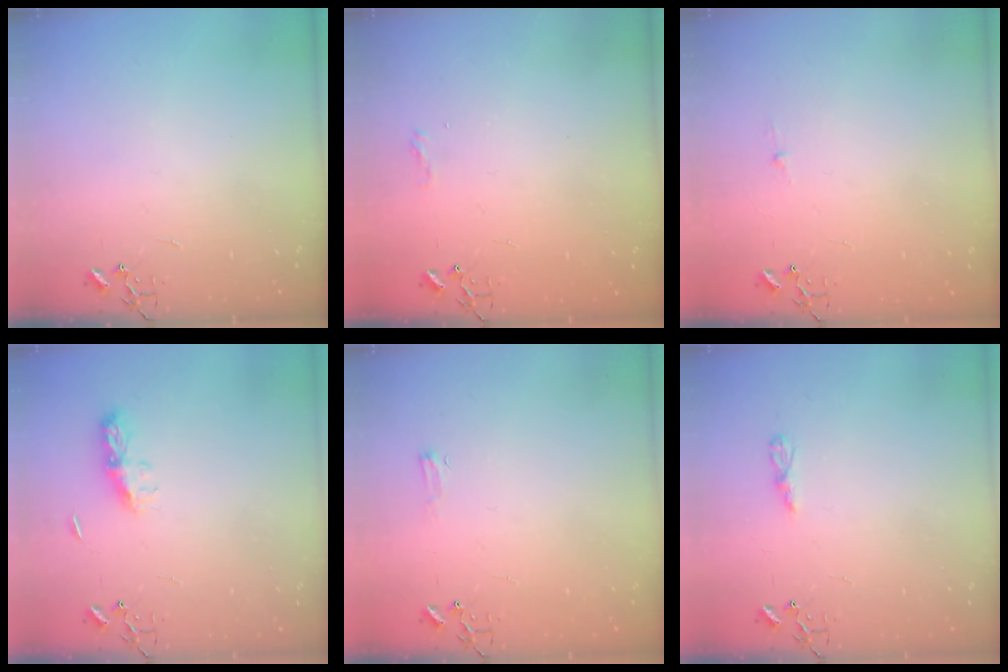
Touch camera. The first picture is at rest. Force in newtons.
{"total": 5.9, "press": 5.9, "slide": 0.8}
{"total": 2.6, "press": 2.5, "slide": 0.4}
{"total": 7.4, "press": 7.4, "slide": 0.4}
{"total": 4.1, "press": 4.1, "slide": 0.6}
{"total": 3.5, "press": 3.5, "slide": 0.4}